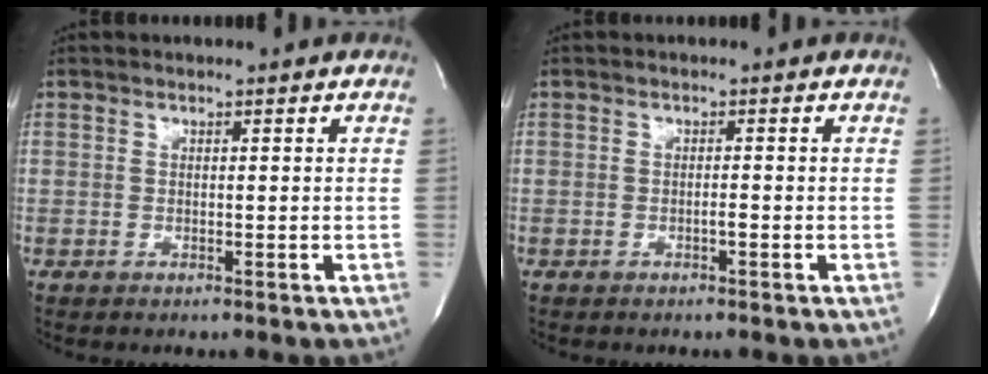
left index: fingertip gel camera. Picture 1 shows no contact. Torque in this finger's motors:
{"motor_torque": [0.23, -0.01, -0.01, 0.00]}